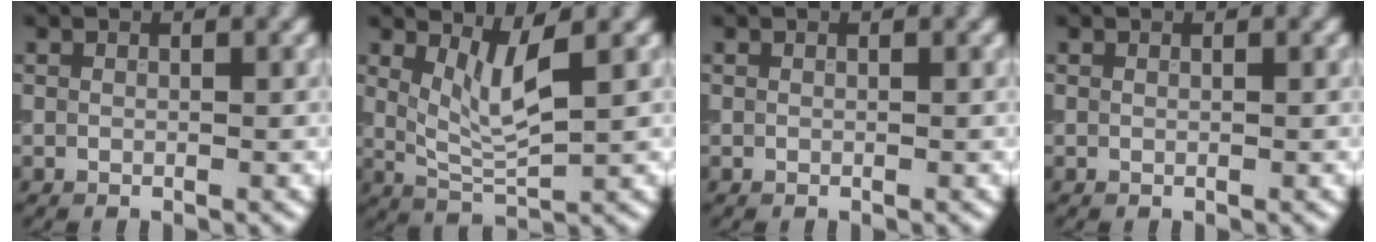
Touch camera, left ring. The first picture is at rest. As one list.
[{"total": 3.9, "force": [1.5, 0.9, 3.5], "torque": [-0.075, -0.010, 0.036]}, {"total": 0.0}, {"total": 0.0}]